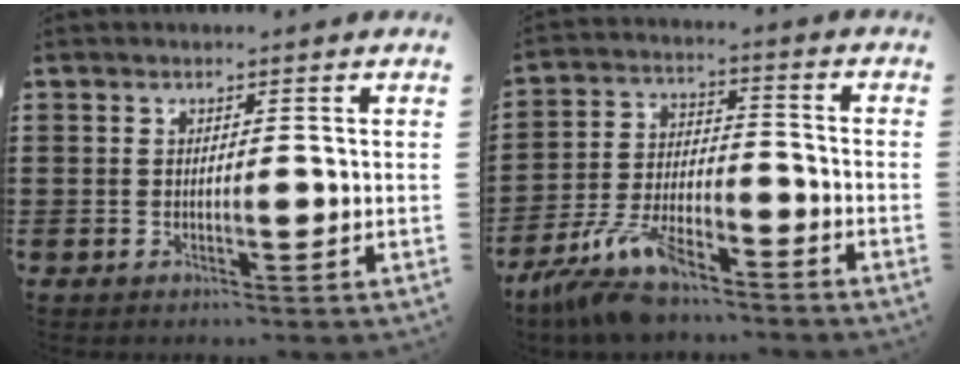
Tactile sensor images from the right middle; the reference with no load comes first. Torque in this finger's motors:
{"motor_torque": [0.77, 0.38, 0.54, 0.10]}